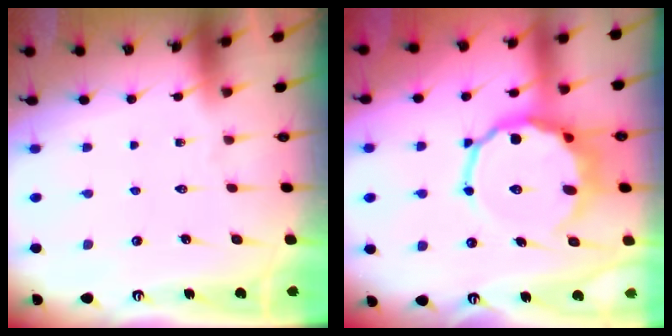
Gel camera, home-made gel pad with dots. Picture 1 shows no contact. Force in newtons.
{"total": 13.1, "press": 12.6, "slide": 3.7}